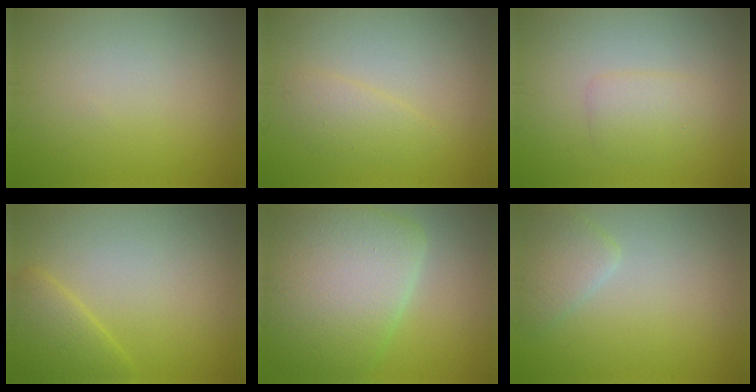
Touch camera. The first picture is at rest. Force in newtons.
{"total": 1.6, "press": 1.6, "slide": 0.1}
{"total": 1.9, "press": 1.9, "slide": 0.1}
{"total": 3.0, "press": 3.0, "slide": 0.2}
{"total": 9.7, "press": 9.7, "slide": 0.9}
{"total": 2.2, "press": 2.2, "slide": 0.1}